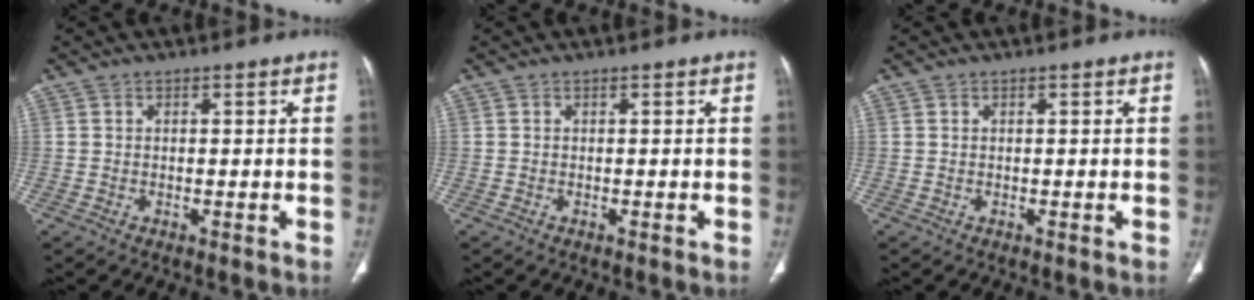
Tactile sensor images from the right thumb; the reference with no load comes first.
{"total": 0.0}
{"total": 0.0}